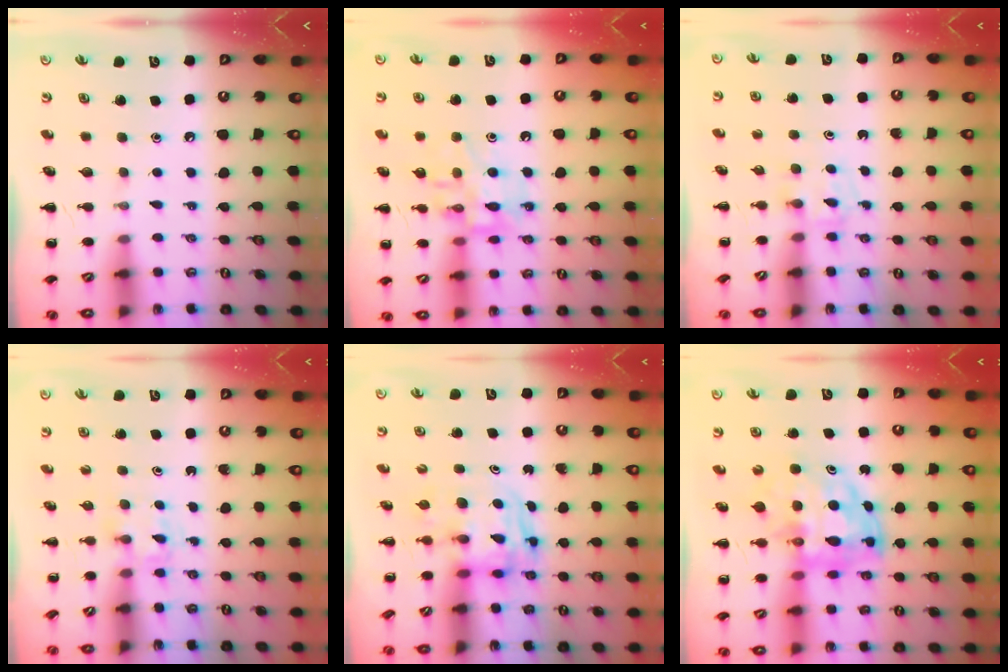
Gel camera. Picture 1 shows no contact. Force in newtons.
{"total": 12.8, "press": 12.7, "slide": 1.5}
{"total": 3.8, "press": 3.6, "slide": 1.2}
{"total": 2.4, "press": 2.3, "slide": 0.9}
{"total": 2.7, "press": 2.7, "slide": 0.2}
{"total": 8.4, "press": 8.1, "slide": 2.3}